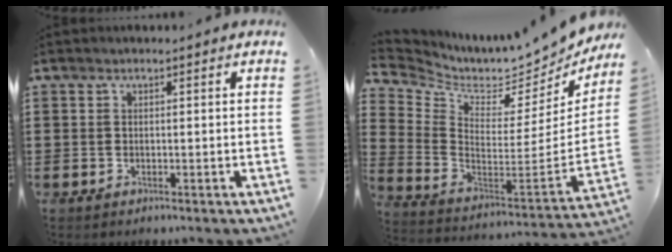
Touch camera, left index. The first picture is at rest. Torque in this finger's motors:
{"motor_torque": [0.80, -1.34, 0.23, 0.02]}